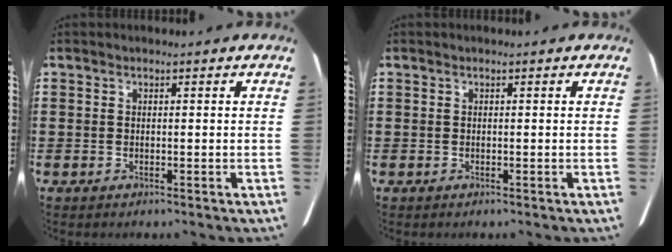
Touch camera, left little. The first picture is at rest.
{"total": 0.0}